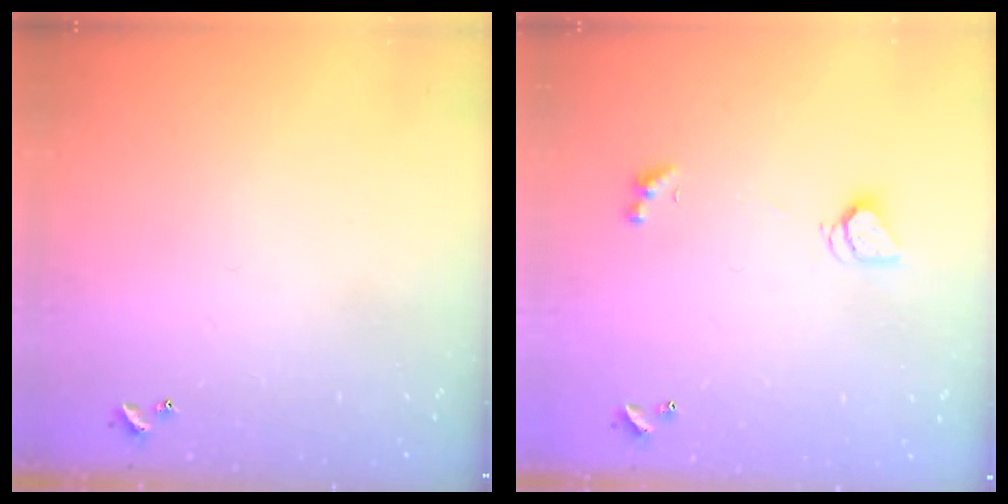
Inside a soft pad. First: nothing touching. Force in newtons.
{"total": 2.1, "press": 2.0, "slide": 0.3}